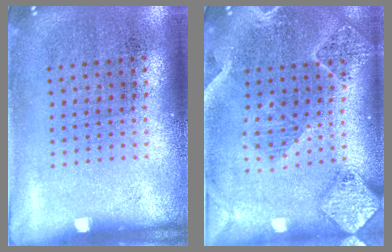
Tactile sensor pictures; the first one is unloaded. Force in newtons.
{"total": 2.4, "press": 2.2, "slide": 0.8}